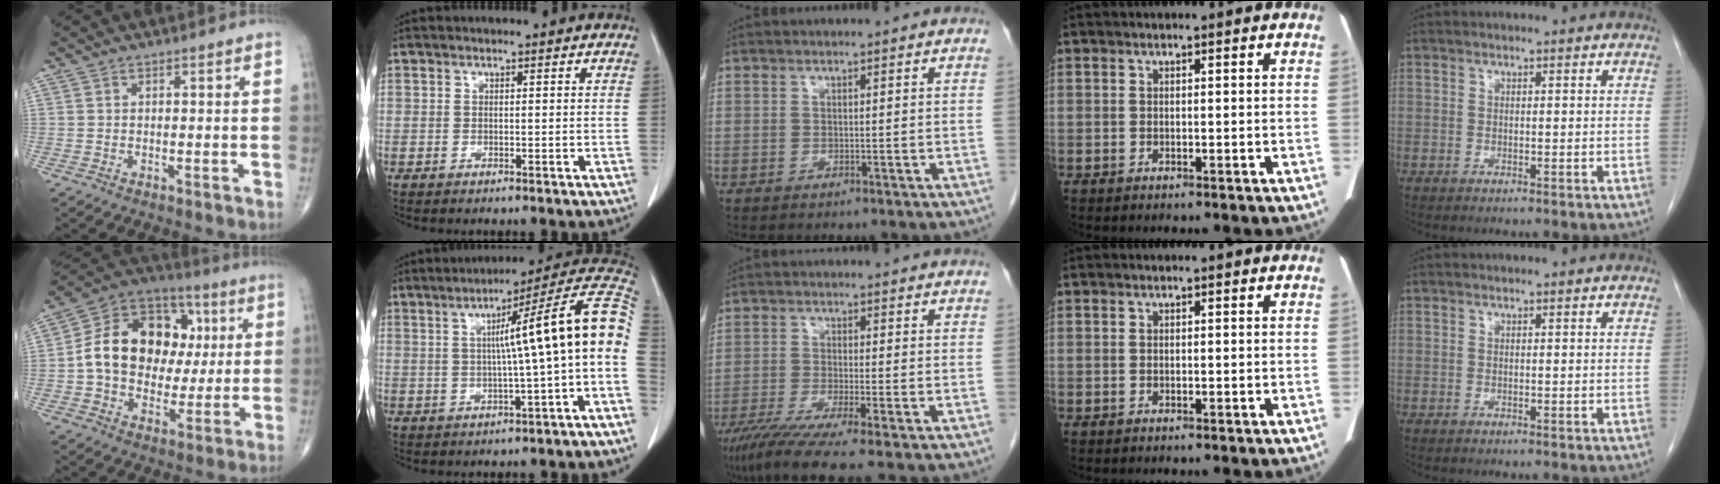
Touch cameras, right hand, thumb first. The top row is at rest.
{"thumb": {"total": 19.9, "force": [1.9, 15.1, 12.8], "torque": [-0.174, 0.028, 0.030]}, "index": {"total": 13.9, "force": [-0.2, -0.5, 13.9], "torque": [-0.181, 0.039, -0.011]}, "middle": {"total": 8.6, "force": [-6.5, -1.0, 5.6], "torque": [-0.090, -0.029, -0.107]}}